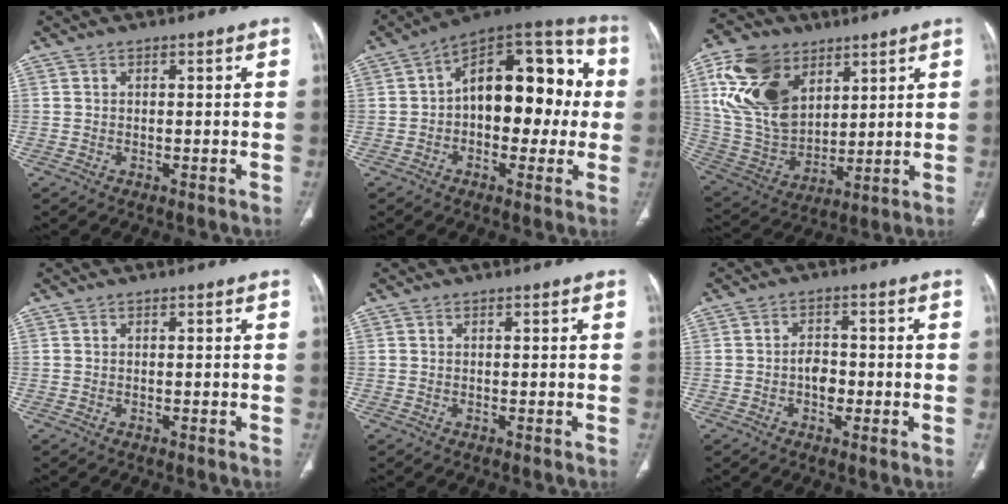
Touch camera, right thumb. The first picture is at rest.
{"total": 19.6, "force": [0.9, 11.5, 15.8], "torque": [-0.177, 0.048, 0.004]}
{"total": 19.9, "force": [8.2, 13.3, 12.4], "torque": [-0.223, -0.021, 0.167]}
{"total": 0.0}
{"total": 0.0}
{"total": 3.9, "force": [-0.8, 2.5, 2.9], "torque": [-0.032, 0.009, -0.017]}